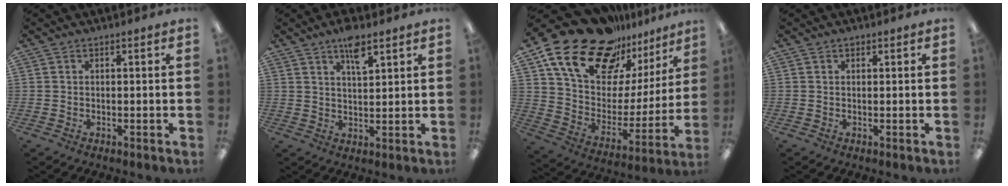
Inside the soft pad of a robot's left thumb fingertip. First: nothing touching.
{"total": 6.3, "force": [4.3, 2.1, 4.1], "torque": [-0.060, -0.020, 0.070]}
{"total": 22.5, "force": [17.0, 11.6, 9.1], "torque": [-0.174, -0.115, 0.312]}
{"total": 0.7, "force": [0.5, 0.5, 0.2], "torque": [0.002, -0.002, 0.007]}